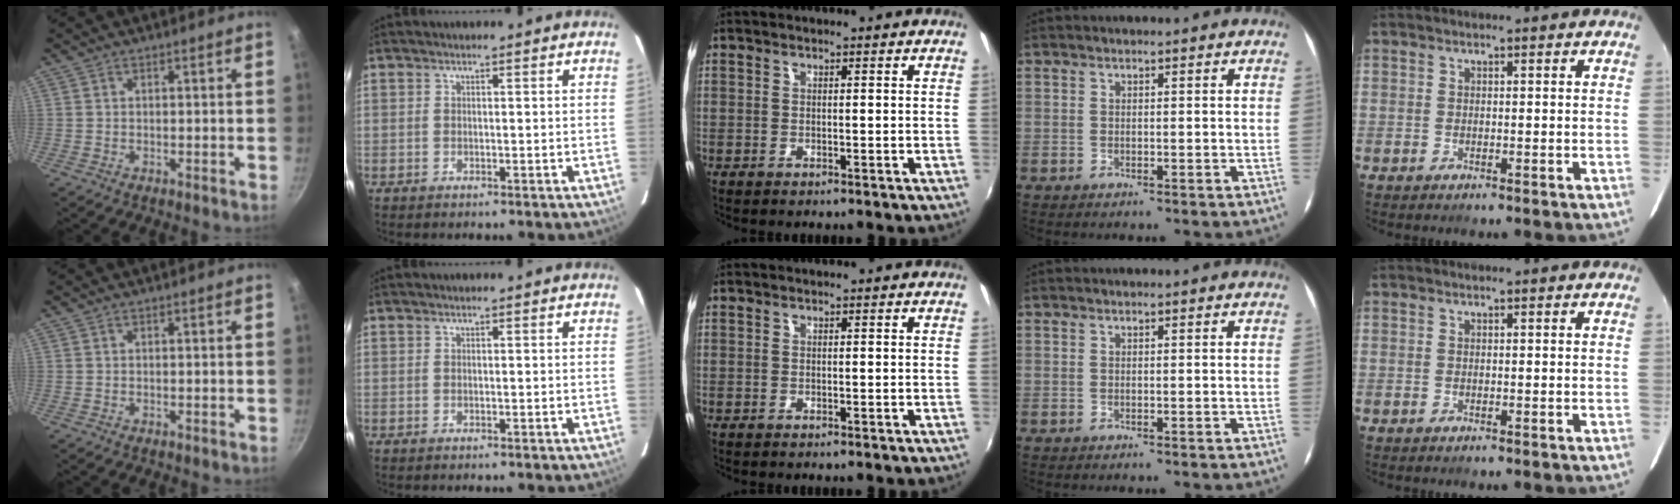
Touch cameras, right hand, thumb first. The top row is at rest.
{}